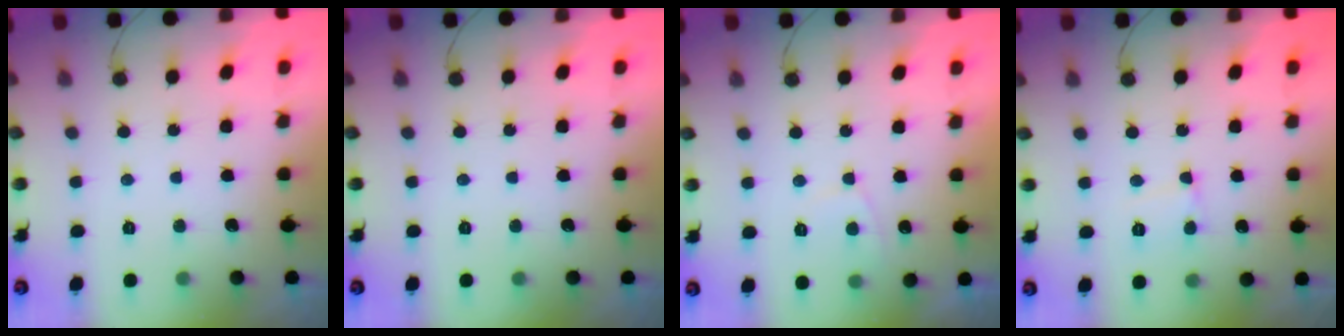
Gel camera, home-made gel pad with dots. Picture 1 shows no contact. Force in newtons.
{"total": 0.0}
{"total": 2.5, "press": 2.4, "slide": 0.6}
{"total": 5.5, "press": 5.4, "slide": 0.5}